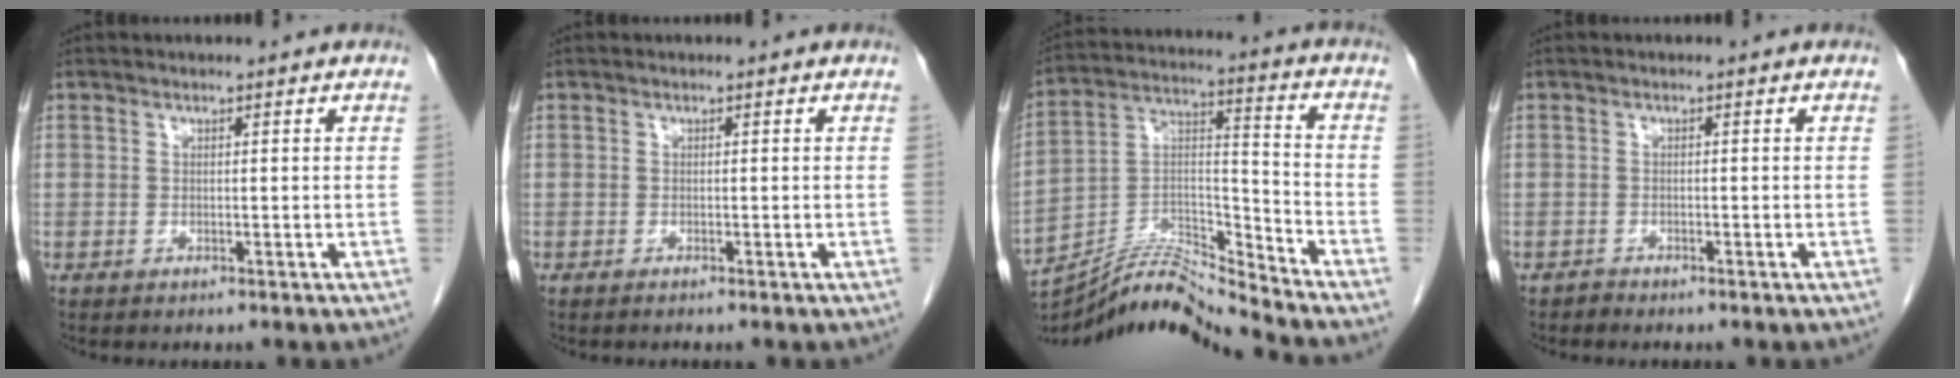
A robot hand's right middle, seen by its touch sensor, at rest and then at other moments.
{"total": 0.0}
{"total": 13.8, "force": [-13.4, -1.2, 3.3], "torque": [-0.053, 0.042, -0.246]}
{"total": 0.5, "force": [-0.5, 0.1, -0.2], "torque": [0.003, -0.001, -0.011]}